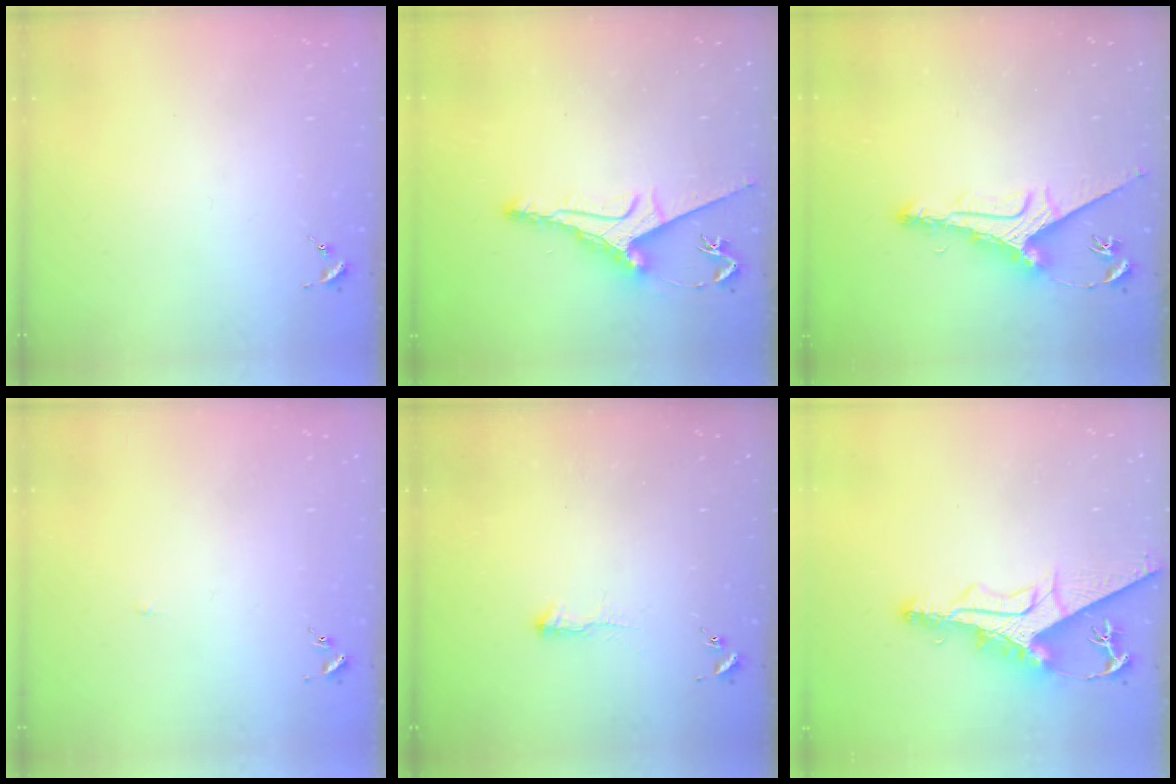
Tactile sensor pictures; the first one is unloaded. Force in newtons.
{"total": 9.2, "press": 9.2, "slide": 0.6}
{"total": 11.1, "press": 11.0, "slide": 1.0}
{"total": 1.8, "press": 1.8, "slide": 0.3}
{"total": 5.2, "press": 5.1, "slide": 0.7}
{"total": 12.7, "press": 12.7, "slide": 1.2}